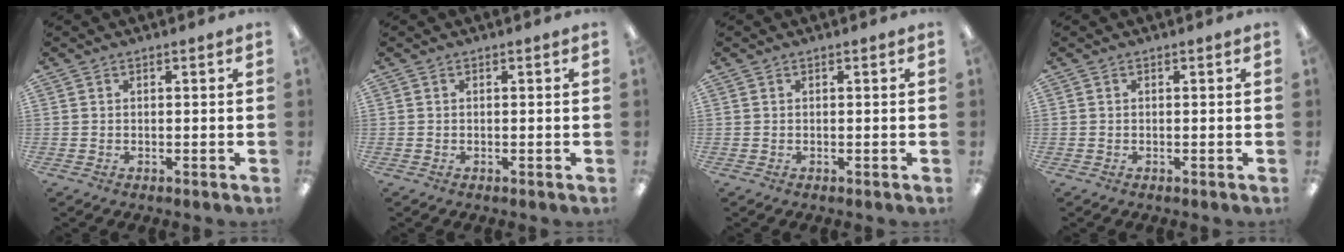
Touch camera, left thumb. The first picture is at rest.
{"total": 0.0}
{"total": 0.0}
{"total": 0.0}